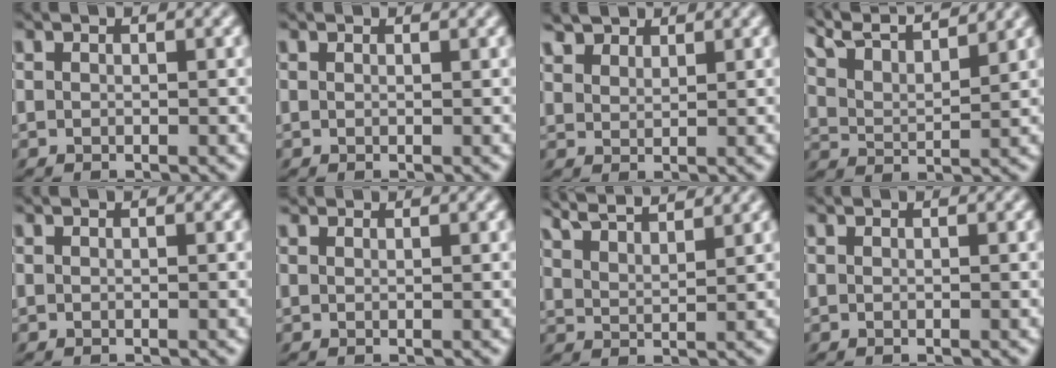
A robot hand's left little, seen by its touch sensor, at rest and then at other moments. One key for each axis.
{"total": 0.5, "fx": 0.5, "fy": 0.1, "fz": 0.0, "tx": -0.007, "ty": 0.006, "tz": 0.011}
{"total": 4.7, "fx": 3.6, "fy": 2.5, "fz": 1.8, "tx": -0.080, "ty": 0.006, "tz": 0.067}
{"total": 7.5, "fx": 6.7, "fy": 0.3, "fz": 3.4, "tx": -0.083, "ty": 0.018, "tz": 0.091}
{"total": 0.0}
{"total": 1.0, "fx": 0.9, "fy": 0.4, "fz": 0.1, "tx": -0.010, "ty": 0.006, "tz": 0.017}
{"total": 6.7, "fx": 5.9, "fy": 0.9, "fz": 3.1, "tx": -0.077, "ty": 0.018, "tz": 0.081}
{"total": 0.0}